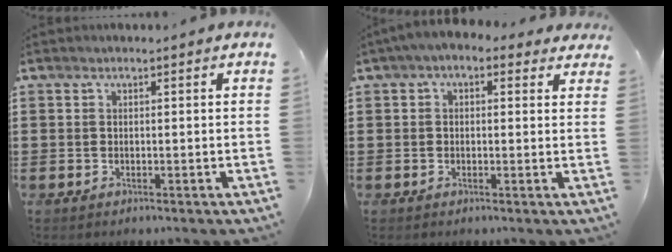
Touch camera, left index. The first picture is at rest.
{"total": 2.1, "force": [0.6, 1.4, 1.5], "torque": [-0.032, 0.007, 0.009]}